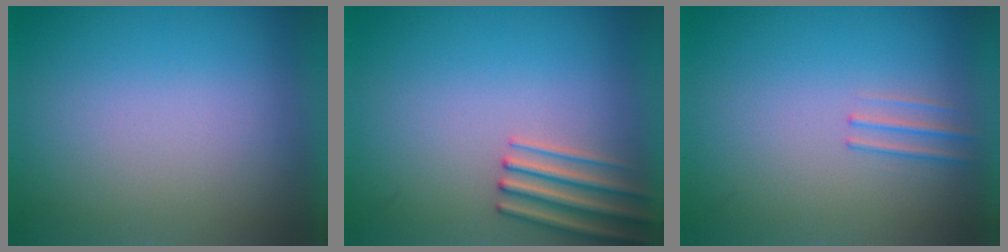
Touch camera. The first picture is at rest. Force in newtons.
{"total": 2.5}
{"total": 1.1}